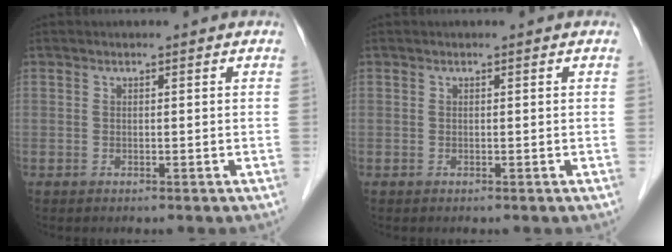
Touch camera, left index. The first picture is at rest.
{"total": 0.0}